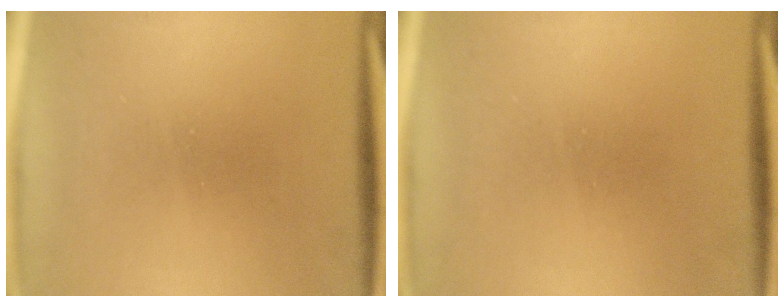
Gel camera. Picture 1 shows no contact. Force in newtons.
{"total": 1.6}